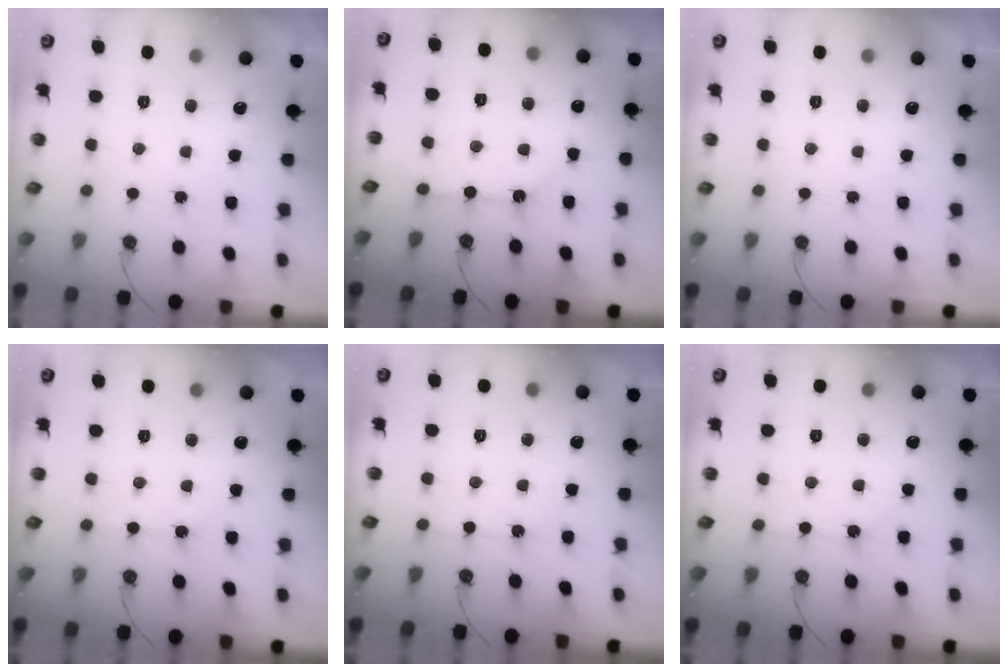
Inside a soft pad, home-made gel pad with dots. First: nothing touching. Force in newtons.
{"total": 3.6, "press": 3.6, "slide": 0.3}
{"total": 0.0}
{"total": 1.5, "press": 1.5, "slide": 0.3}
{"total": 2.5, "press": 2.4, "slide": 0.5}
{"total": 3.6, "press": 3.6, "slide": 0.6}